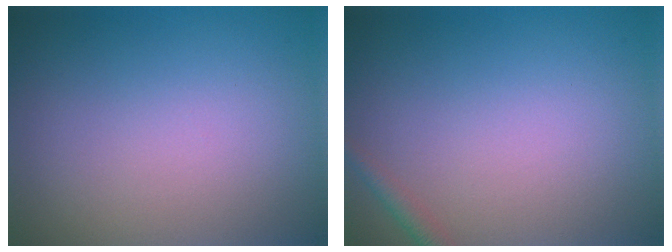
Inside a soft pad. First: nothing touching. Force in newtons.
{"total": 1.2, "press": 1.2, "slide": 0.1}